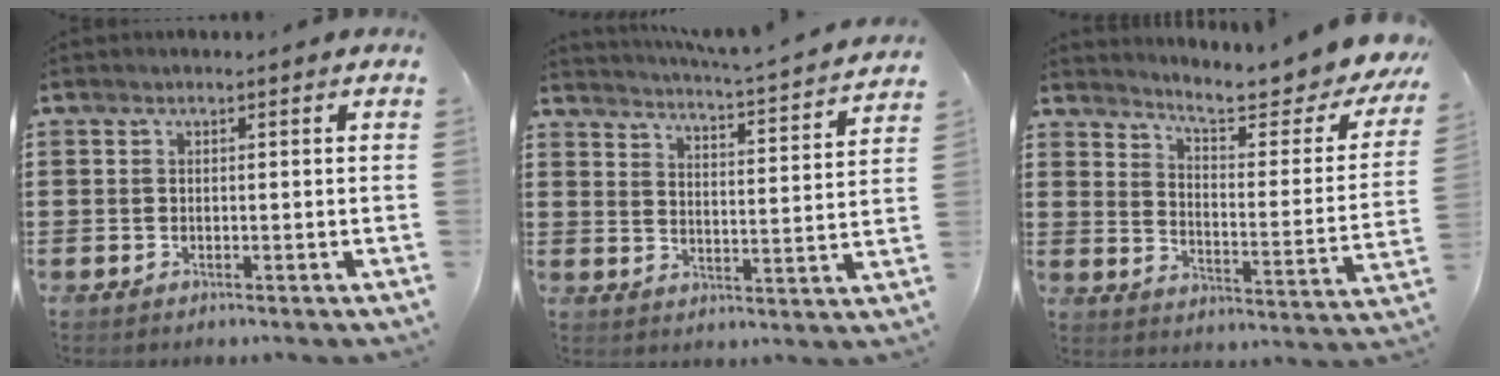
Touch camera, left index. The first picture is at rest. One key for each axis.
{"total": 3.5, "fx": 3.4, "fy": -0.7, "fz": 0.6, "tx": -0.024, "ty": -0.042, "tz": 0.047}
{"total": 7.4, "fx": 6.2, "fy": 0.6, "fz": 3.9, "tx": -0.080, "ty": -0.053, "tz": 0.097}